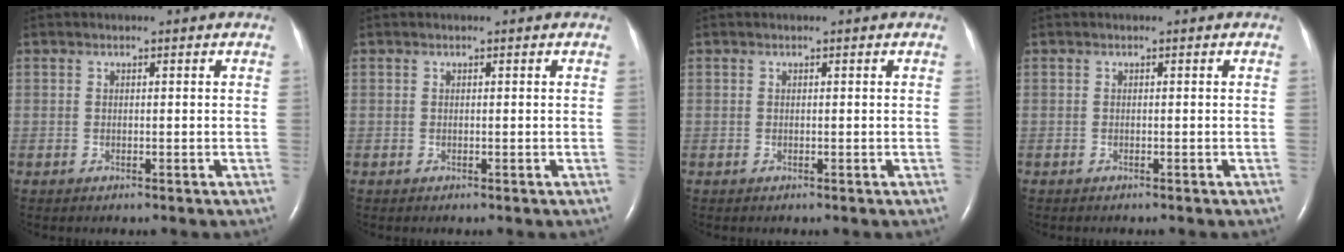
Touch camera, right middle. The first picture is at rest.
{"total": 0.0}
{"total": 0.0}
{"total": 0.6, "force": [-0.5, 0.1, 0.3], "torque": [-0.005, -0.001, -0.008]}